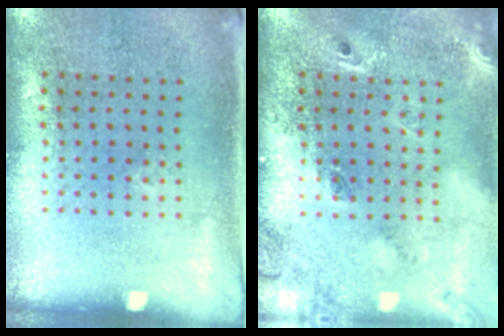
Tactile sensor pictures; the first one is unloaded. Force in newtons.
{"total": 2.3, "press": 1.7, "slide": 1.5}